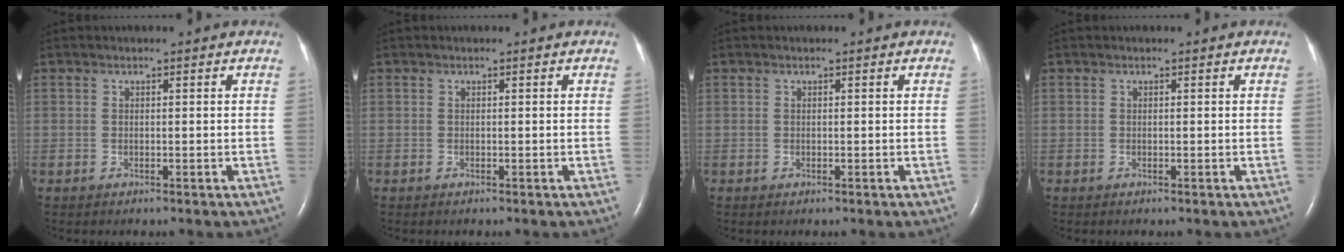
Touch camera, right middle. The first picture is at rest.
{"total": 0.0}
{"total": 0.0}
{"total": 0.0}